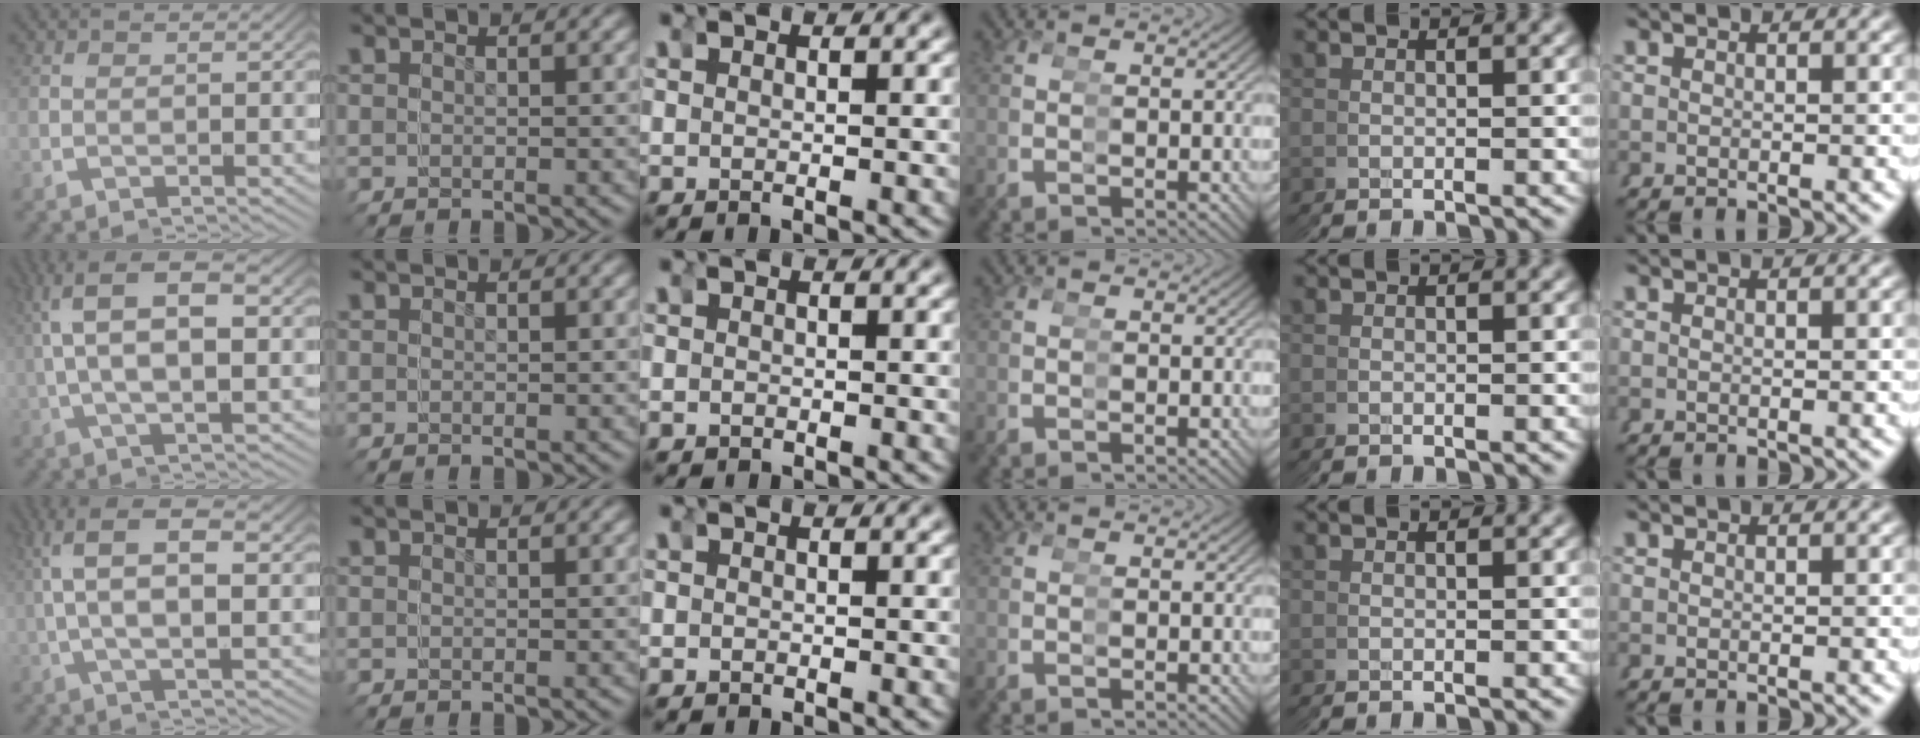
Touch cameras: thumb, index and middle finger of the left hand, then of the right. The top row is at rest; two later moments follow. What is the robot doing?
{"motion": "grasp_and_lifting", "object": "bandage"}